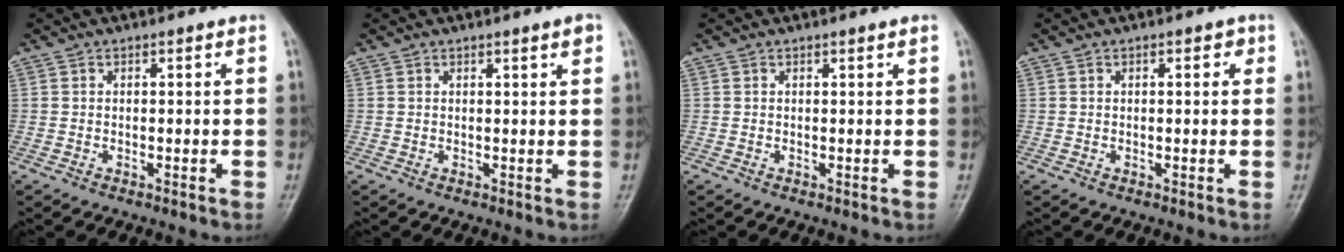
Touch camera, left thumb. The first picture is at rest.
{"total": 1.5, "force": [0.9, 0.1, 1.2], "torque": [-0.017, -0.004, 0.012]}
{"total": 0.5, "force": [0.4, 0.0, 0.4], "torque": [-0.009, -0.002, 0.007]}
{"total": 2.1, "force": [0.7, 1.0, 1.7], "torque": [-0.018, 0.002, 0.006]}